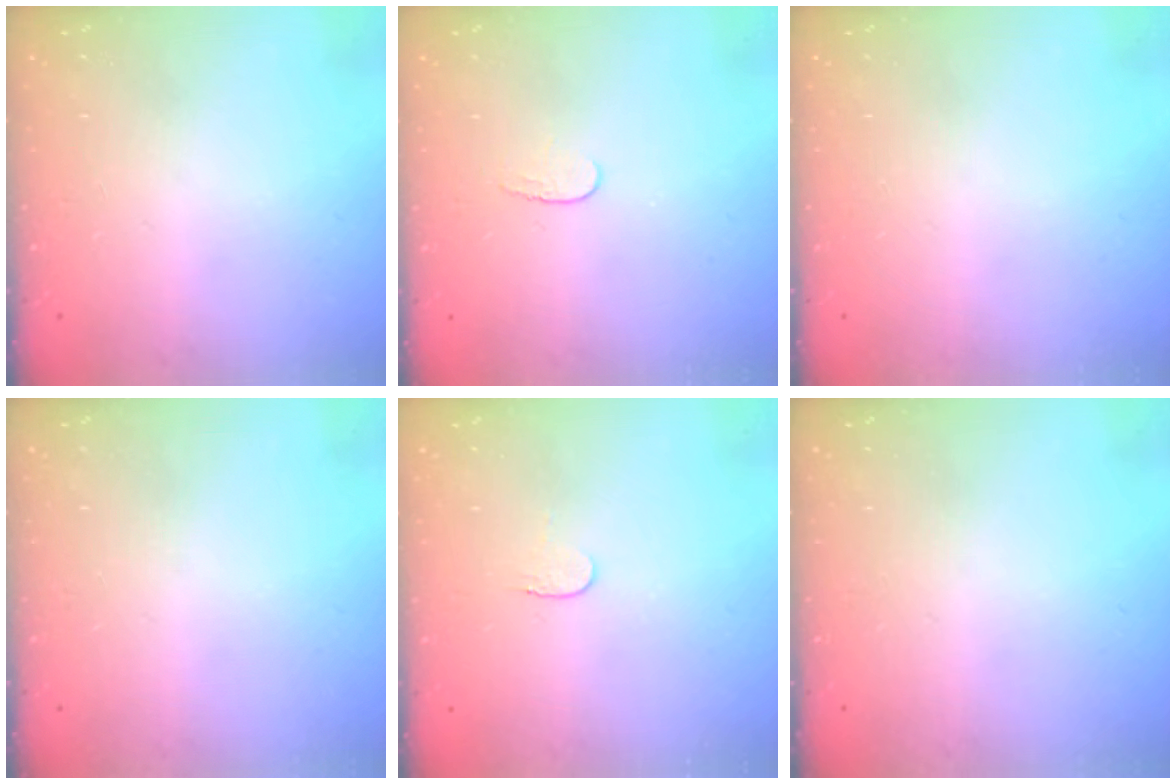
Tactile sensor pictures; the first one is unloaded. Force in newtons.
{"total": 3.6, "press": 3.5, "slide": 0.4}
{"total": 0.0}
{"total": 0.0}
{"total": 3.9, "press": 3.8, "slide": 0.4}
{"total": 0.0}